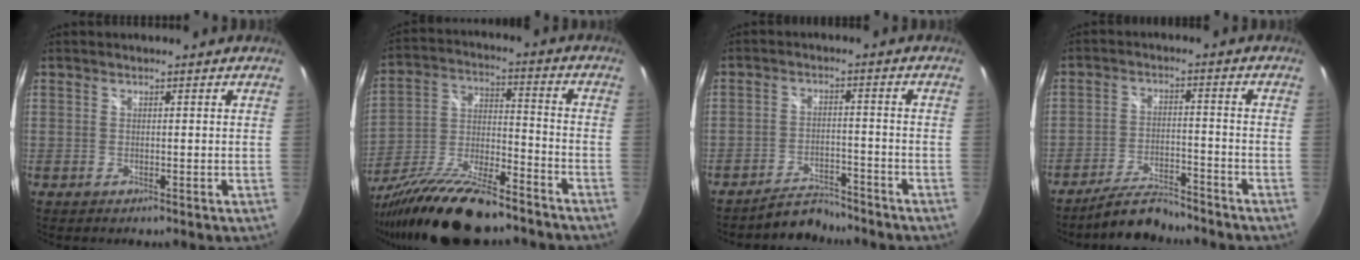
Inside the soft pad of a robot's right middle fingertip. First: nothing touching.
{"total": 20.1, "force": [-15.3, 5.0, 12.1], "torque": [-0.242, -0.030, -0.264]}
{"total": 5.8, "force": [-5.6, 1.1, 0.6], "torque": [-0.029, 0.009, -0.093]}
{"total": 7.7, "force": [-7.2, 1.2, 2.4], "torque": [-0.062, 0.005, -0.123]}